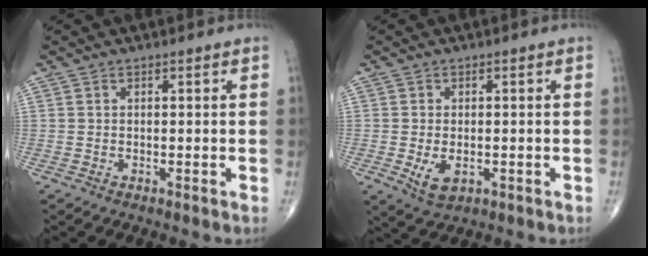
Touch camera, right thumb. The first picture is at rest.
{"total": 4.3, "force": [-1.1, 2.5, 3.3], "torque": [-0.056, -0.006, -0.009]}